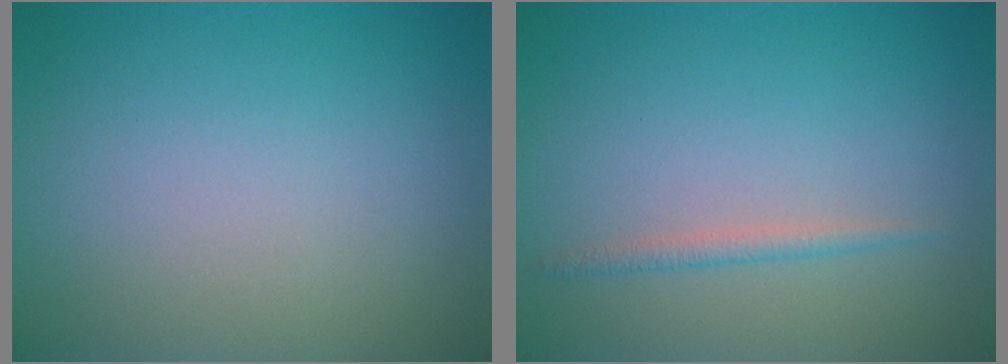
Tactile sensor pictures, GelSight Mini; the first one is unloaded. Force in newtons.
{"total": 1.2, "press": 1.2, "slide": 0.0}